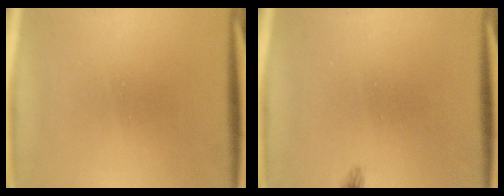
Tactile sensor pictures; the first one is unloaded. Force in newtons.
{"total": 0.9}